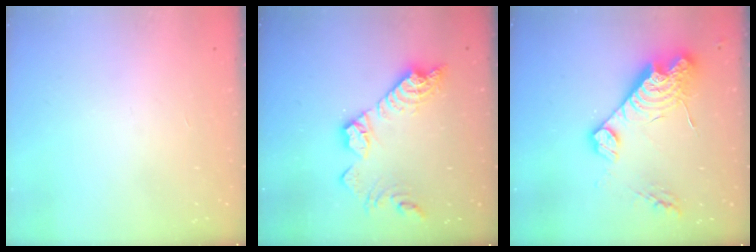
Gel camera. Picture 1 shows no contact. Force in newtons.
{"total": 15.8, "press": 15.7, "slide": 1.1}
{"total": 17.3, "press": 17.2, "slide": 1.6}